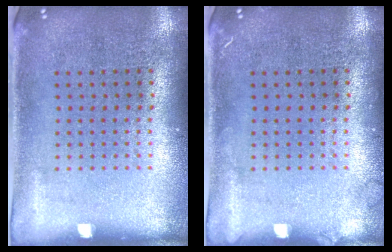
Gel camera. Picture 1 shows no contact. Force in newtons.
{"total": 0.8, "press": 0.7, "slide": 0.2}